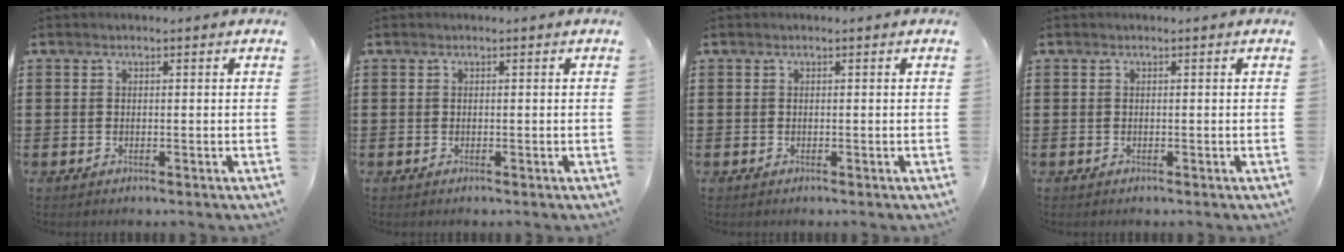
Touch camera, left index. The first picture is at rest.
{"total": 0.0}
{"total": 0.0}
{"total": 0.0}